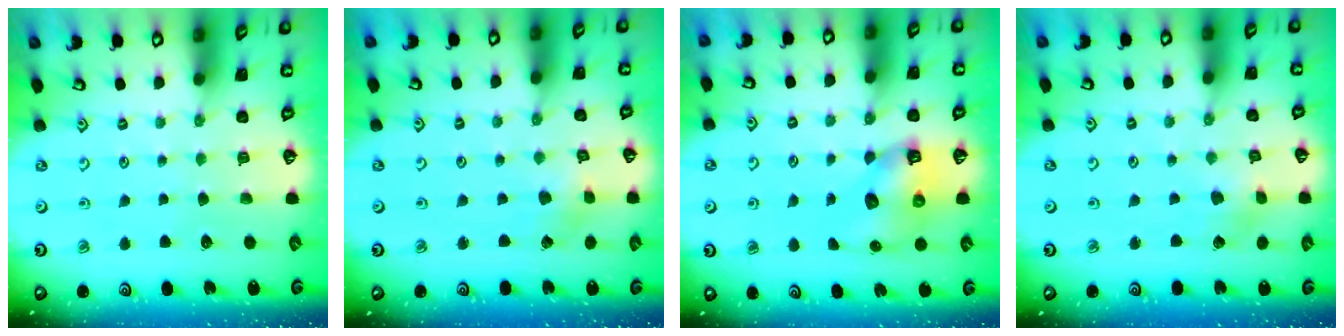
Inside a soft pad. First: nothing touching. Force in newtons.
{"total": 2.2, "press": 2.2, "slide": 0.3}
{"total": 8.5, "press": 8.4, "slide": 1.1}
{"total": 2.9, "press": 2.9, "slide": 0.1}